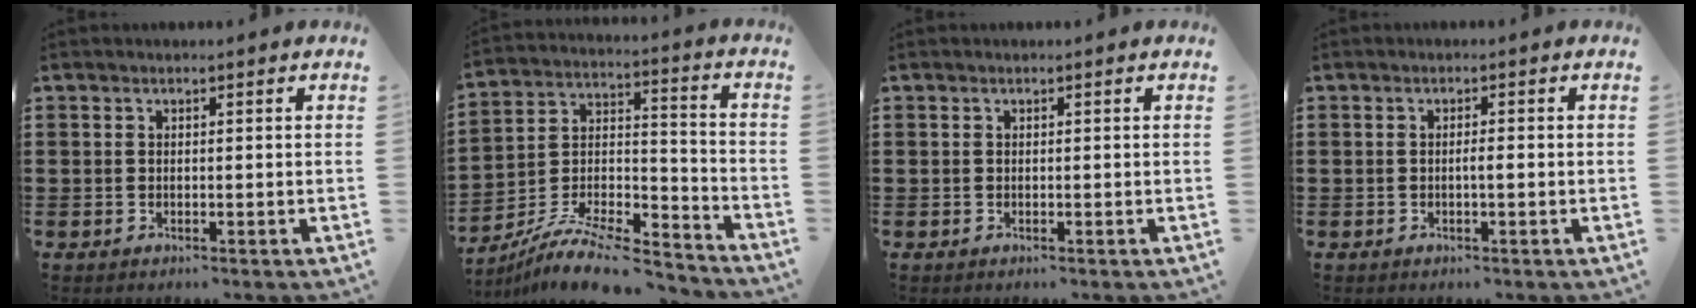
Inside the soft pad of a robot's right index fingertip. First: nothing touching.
{"total": 11.1, "force": [-9.8, 2.0, 4.9], "torque": [-0.079, 0.025, -0.191]}
{"total": 0.0}
{"total": 1.4, "force": [-0.4, 0.1, 1.3], "torque": [-0.024, -0.002, -0.007]}